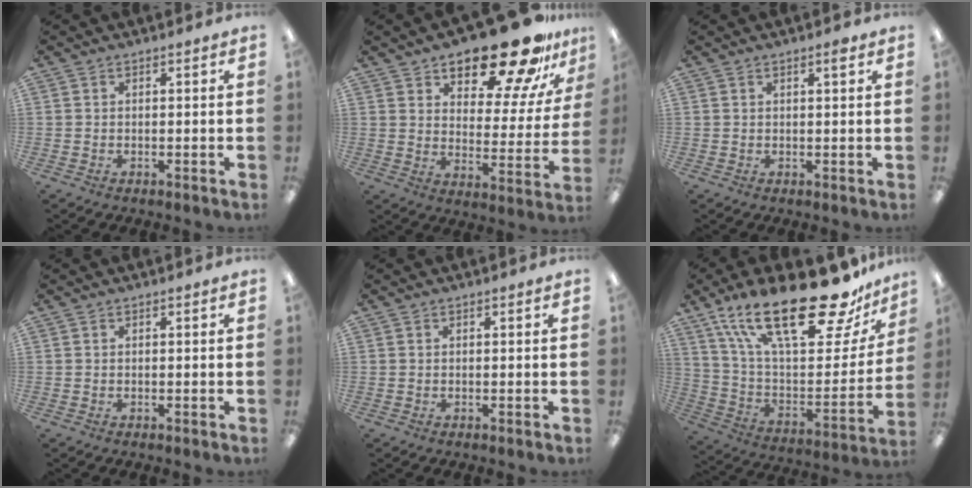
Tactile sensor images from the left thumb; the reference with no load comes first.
{"total": 20.3, "force": [16.6, 6.6, 9.6], "torque": [-0.137, -0.122, 0.279]}
{"total": 1.8, "force": [1.2, 0.2, 1.4], "torque": [-0.021, -0.001, 0.018]}
{"total": 0.0}
{"total": 0.0}
{"total": 29.4, "force": [19.5, 10.2, 19.5], "torque": [-0.325, -0.125, 0.330]}